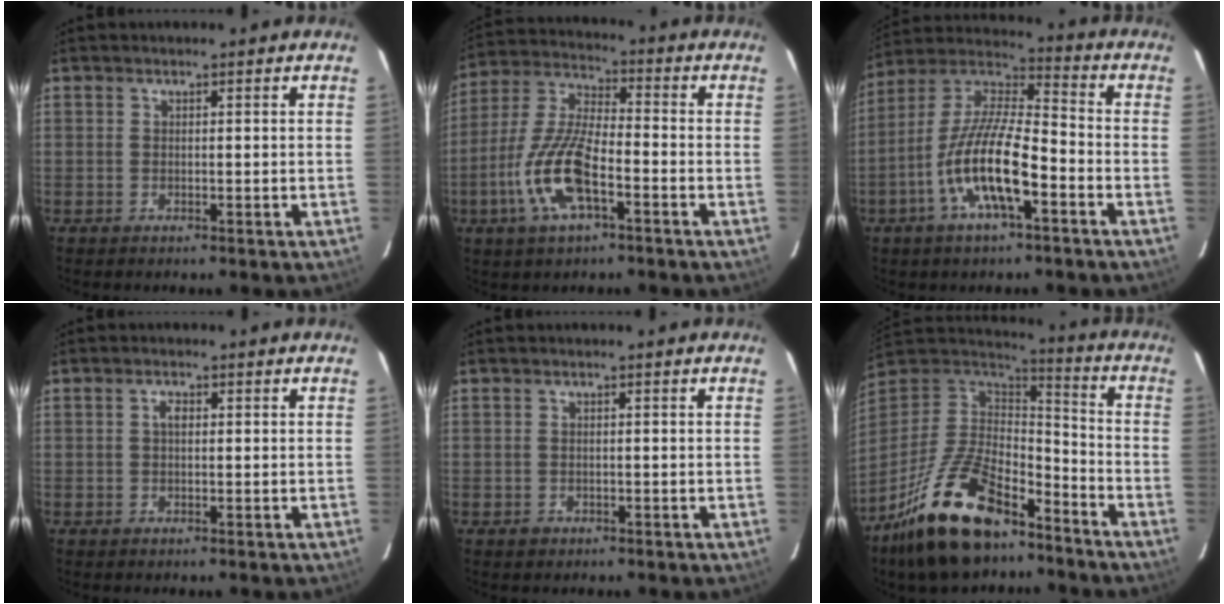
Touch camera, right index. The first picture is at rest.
{"total": 13.8, "force": [-5.5, 4.6, 11.8], "torque": [-0.255, -0.003, -0.109]}
{"total": 15.2, "force": [-6.3, 4.0, 13.3], "torque": [-0.266, -0.005, -0.124]}
{"total": 1.4, "force": [0.2, 0.8, 1.1], "torque": [-0.021, 0.006, 0.001]}
{"total": 1.2, "force": [-0.6, 1.0, 0.3], "torque": [-0.004, 0.001, -0.005]}
{"total": 23.0, "force": [-15.5, 10.0, 13.8], "torque": [-0.283, -0.011, -0.263]}